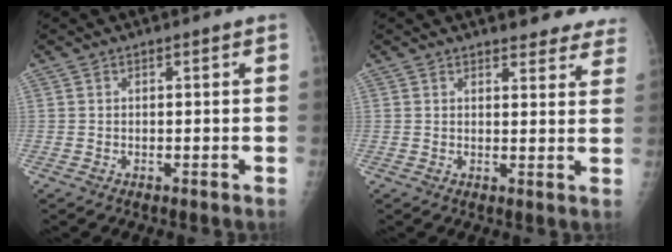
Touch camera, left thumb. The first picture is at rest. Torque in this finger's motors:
{"motor_torque": [-0.04, -0.02, 0.25, -0.18, 0.03]}